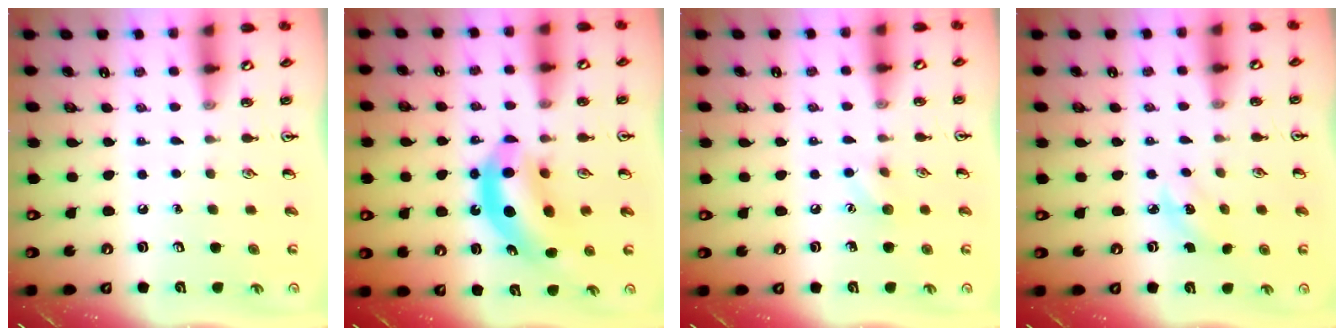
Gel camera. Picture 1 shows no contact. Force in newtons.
{"total": 11.0, "press": 10.5, "slide": 3.4}
{"total": 6.0, "press": 5.7, "slide": 1.9}
{"total": 3.7, "press": 3.4, "slide": 1.3}